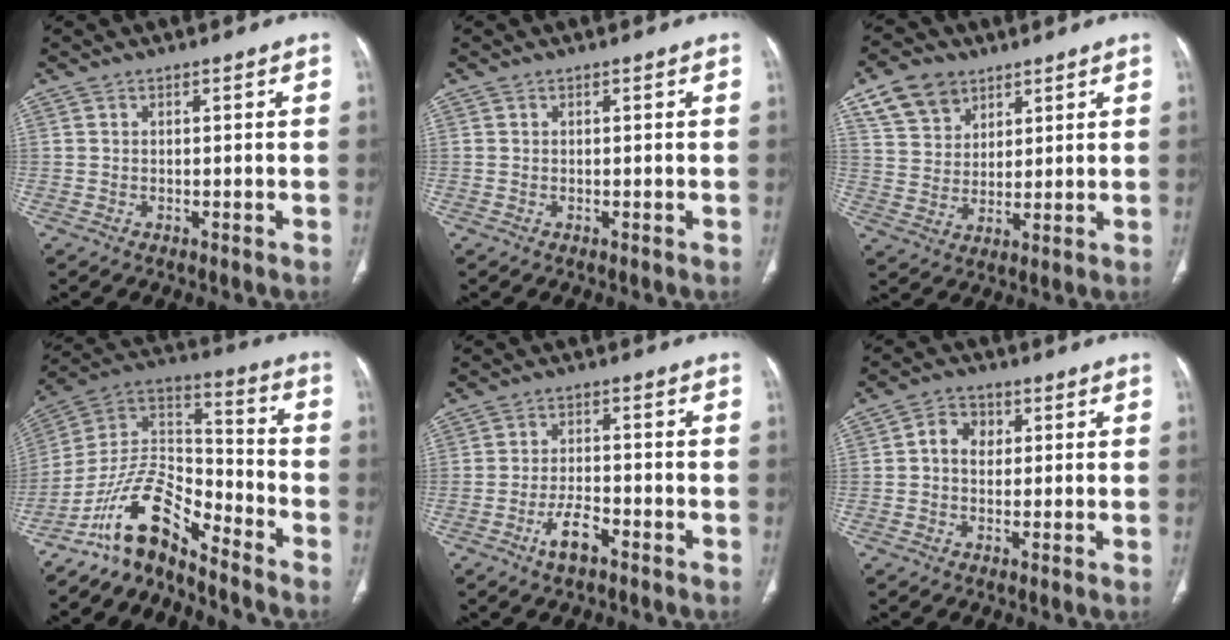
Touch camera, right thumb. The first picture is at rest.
{"total": 0.0}
{"total": 9.4, "force": [5.7, 6.6, 3.6], "torque": [-0.045, -0.020, 0.112]}
{"total": 13.1, "force": [-10.8, 4.1, 6.3], "torque": [-0.103, 0.109, -0.210]}
{"total": 5.2, "force": [-3.2, 1.9, 3.7], "torque": [-0.066, 0.019, -0.056]}
{"total": 4.8, "force": [0.7, 3.9, 2.7], "torque": [-0.027, 0.011, 0.005]}